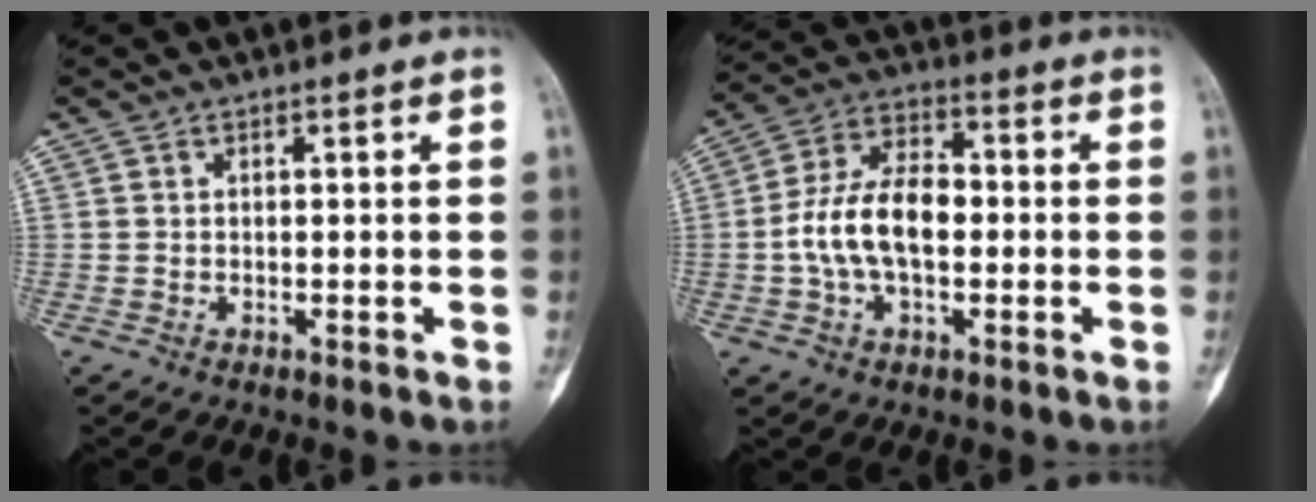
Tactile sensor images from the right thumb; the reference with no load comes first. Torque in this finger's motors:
{"motor_torque": [1.92, 1.81, 1.24, -0.73, 0.14]}